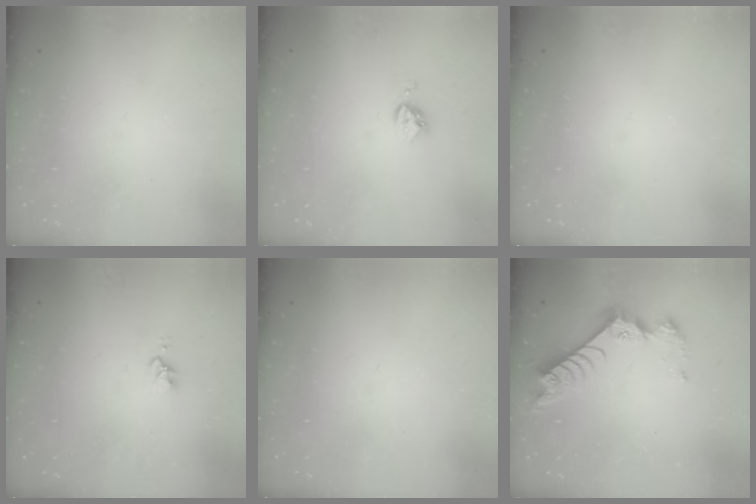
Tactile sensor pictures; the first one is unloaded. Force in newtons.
{"total": 3.9, "press": 3.9, "slide": 0.4}
{"total": 1.7, "press": 1.7, "slide": 0.2}
{"total": 2.8, "press": 2.8, "slide": 0.4}
{"total": 0.0}
{"total": 9.4, "press": 9.3, "slide": 0.8}